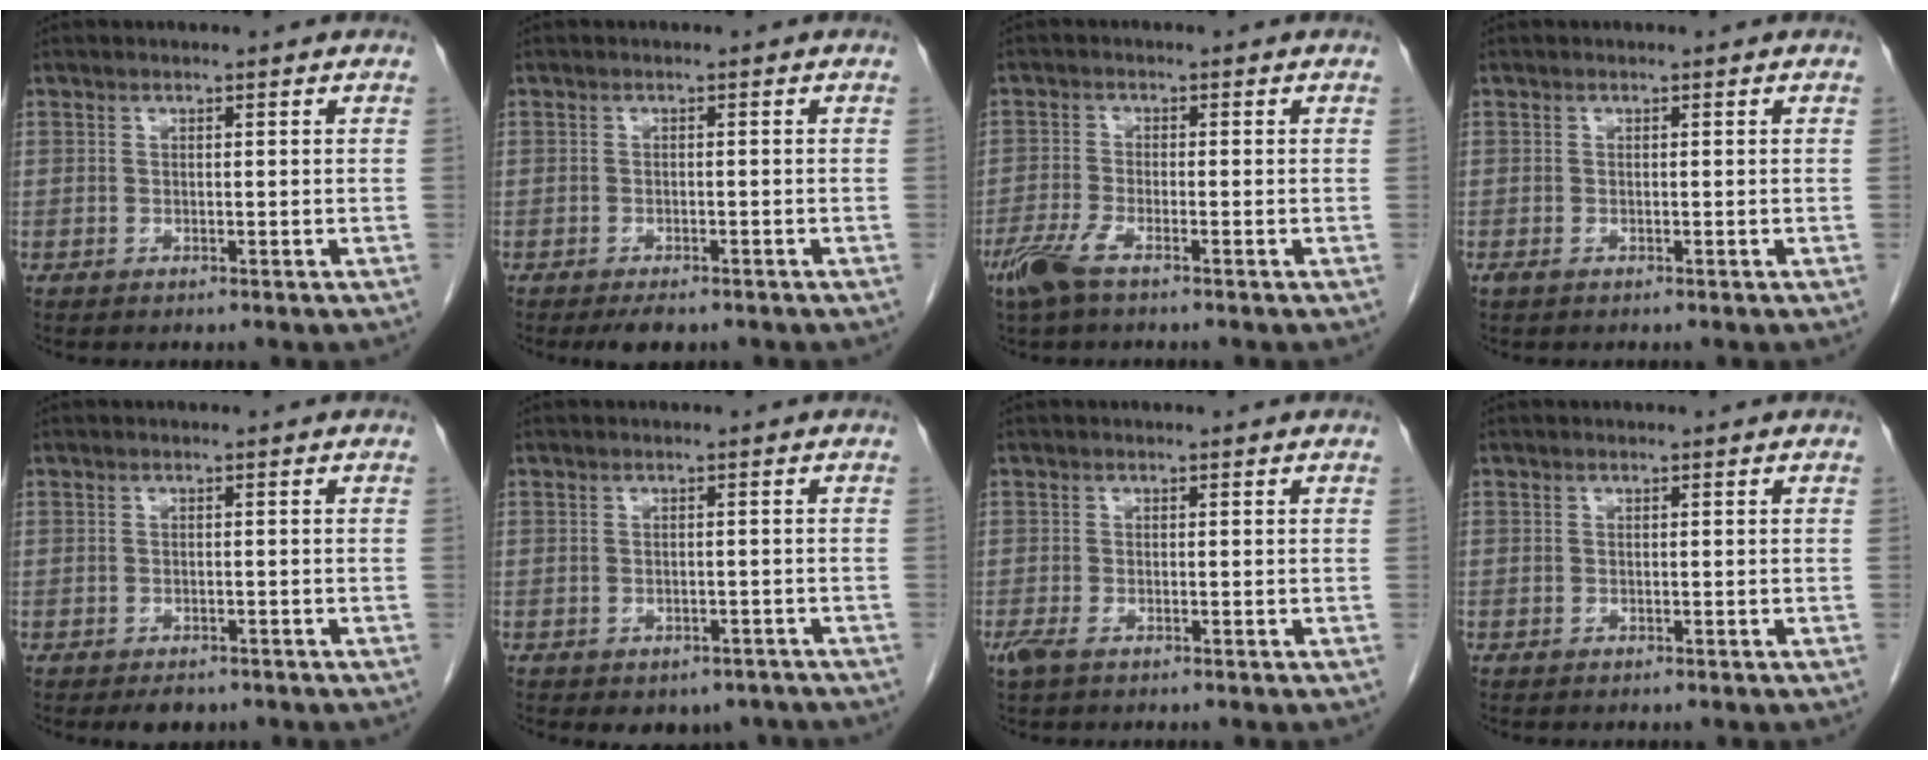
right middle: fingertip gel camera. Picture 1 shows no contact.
{"total": 3.1, "force": [-2.3, 1.2, 1.7], "torque": [-0.024, -0.004, -0.030]}
{"total": 4.4, "force": [-3.0, 0.7, 3.2], "torque": [-0.077, -0.010, -0.062]}
{"total": 0.7, "force": [-0.4, 0.3, 0.5], "torque": [-0.010, -0.001, -0.005]}
{"total": 2.8, "force": [-2.1, 1.4, 1.2], "torque": [-0.015, -0.001, -0.023]}
{"total": 5.5, "force": [-4.3, 3.1, 1.5], "torque": [-0.001, 0.010, -0.050]}
{"total": 2.1, "force": [-1.3, 0.8, 1.5], "torque": [-0.036, -0.005, -0.024]}
{"total": 0.0}